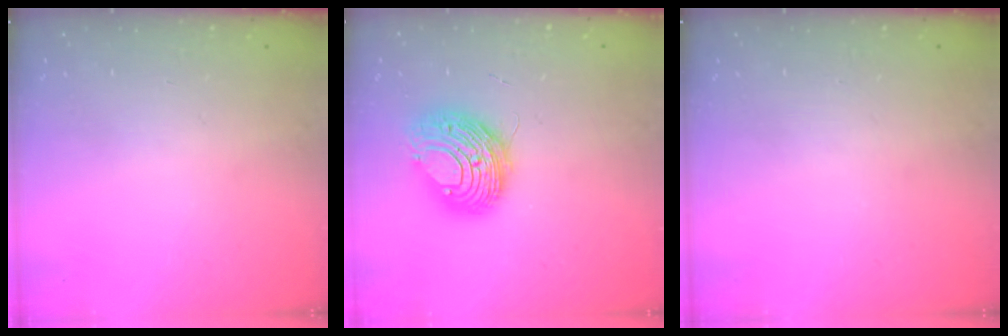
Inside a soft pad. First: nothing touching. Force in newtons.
{"total": 10.5, "press": 10.5, "slide": 1.3}
{"total": 0.0}